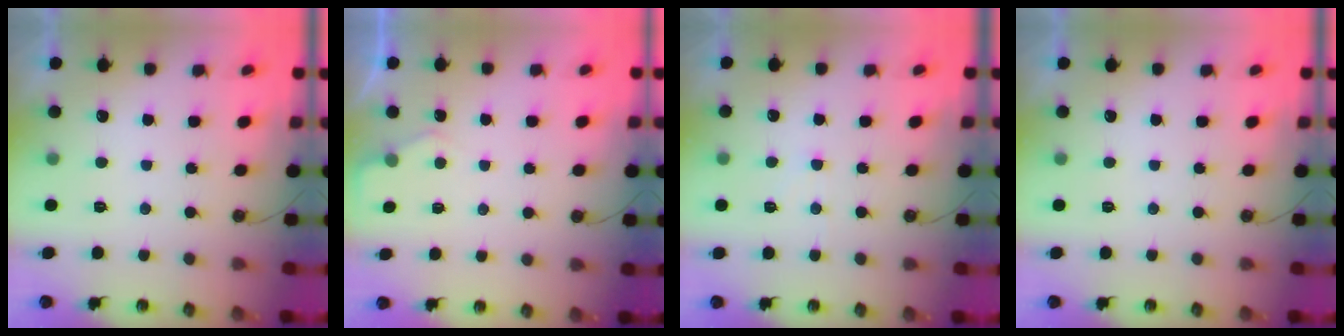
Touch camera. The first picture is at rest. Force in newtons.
{"total": 3.2, "press": 3.2, "slide": 0.6}
{"total": 2.8, "press": 2.7, "slide": 0.4}
{"total": 0.0}